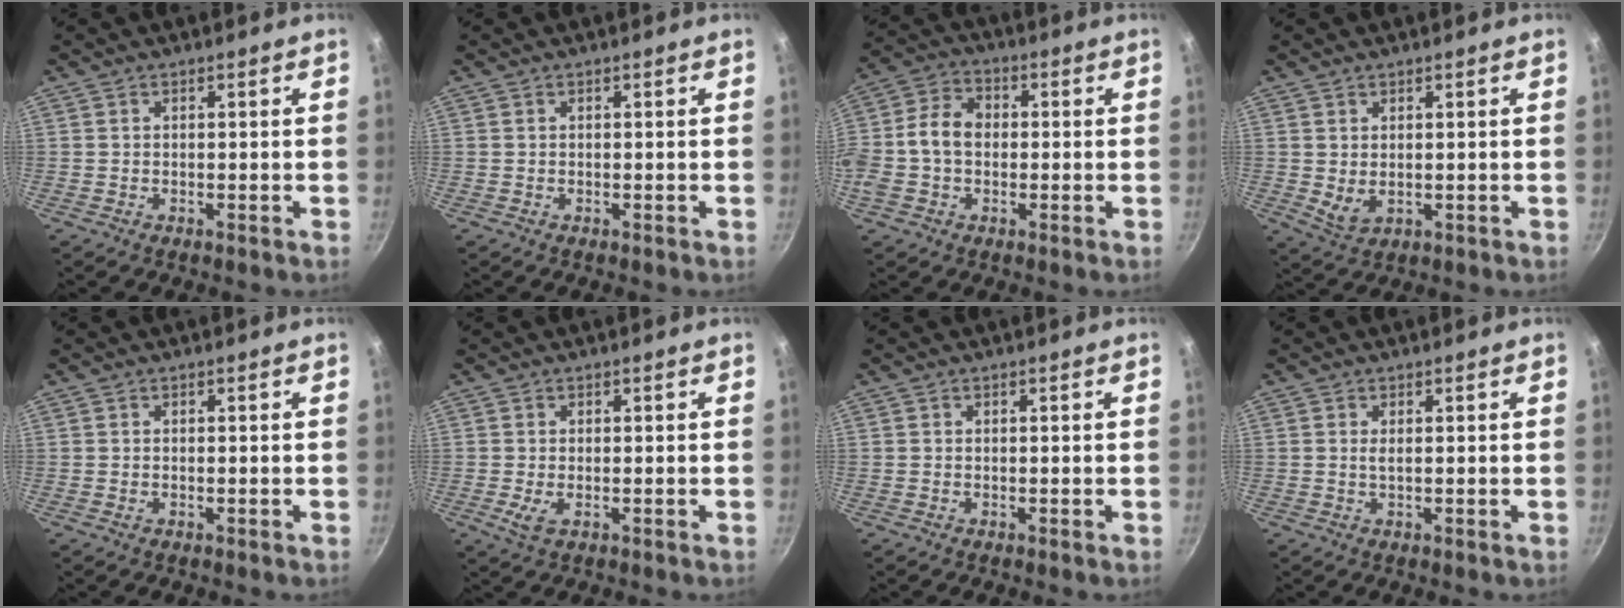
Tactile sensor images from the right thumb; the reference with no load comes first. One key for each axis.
{"total": 0.0}
{"total": 10.5, "fx": -0.4, "fy": 7.7, "fz": 7.1, "tx": -0.119, "ty": 0.027, "tz": -0.024}
{"total": 3.3, "fx": 0.7, "fy": 1.9, "fz": 2.5, "tx": -0.043, "ty": -0.013, "tz": 0.020}
{"total": 0.0}
{"total": 2.5, "fx": -0.6, "fy": 1.1, "fz": 2.1, "tx": -0.047, "ty": -0.006, "tz": -0.010}
{"total": 0.0}
{"total": 0.8, "fx": 0.2, "fy": 0.1, "fz": 0.8, "tx": -0.018, "ty": -0.001, "tz": 0.002}